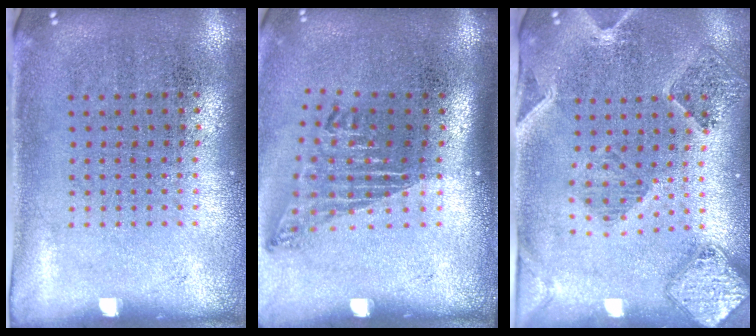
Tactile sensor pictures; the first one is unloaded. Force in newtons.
{"total": 1.7, "press": 1.1, "slide": 1.3}
{"total": 1.5, "press": 1.5, "slide": 0.2}